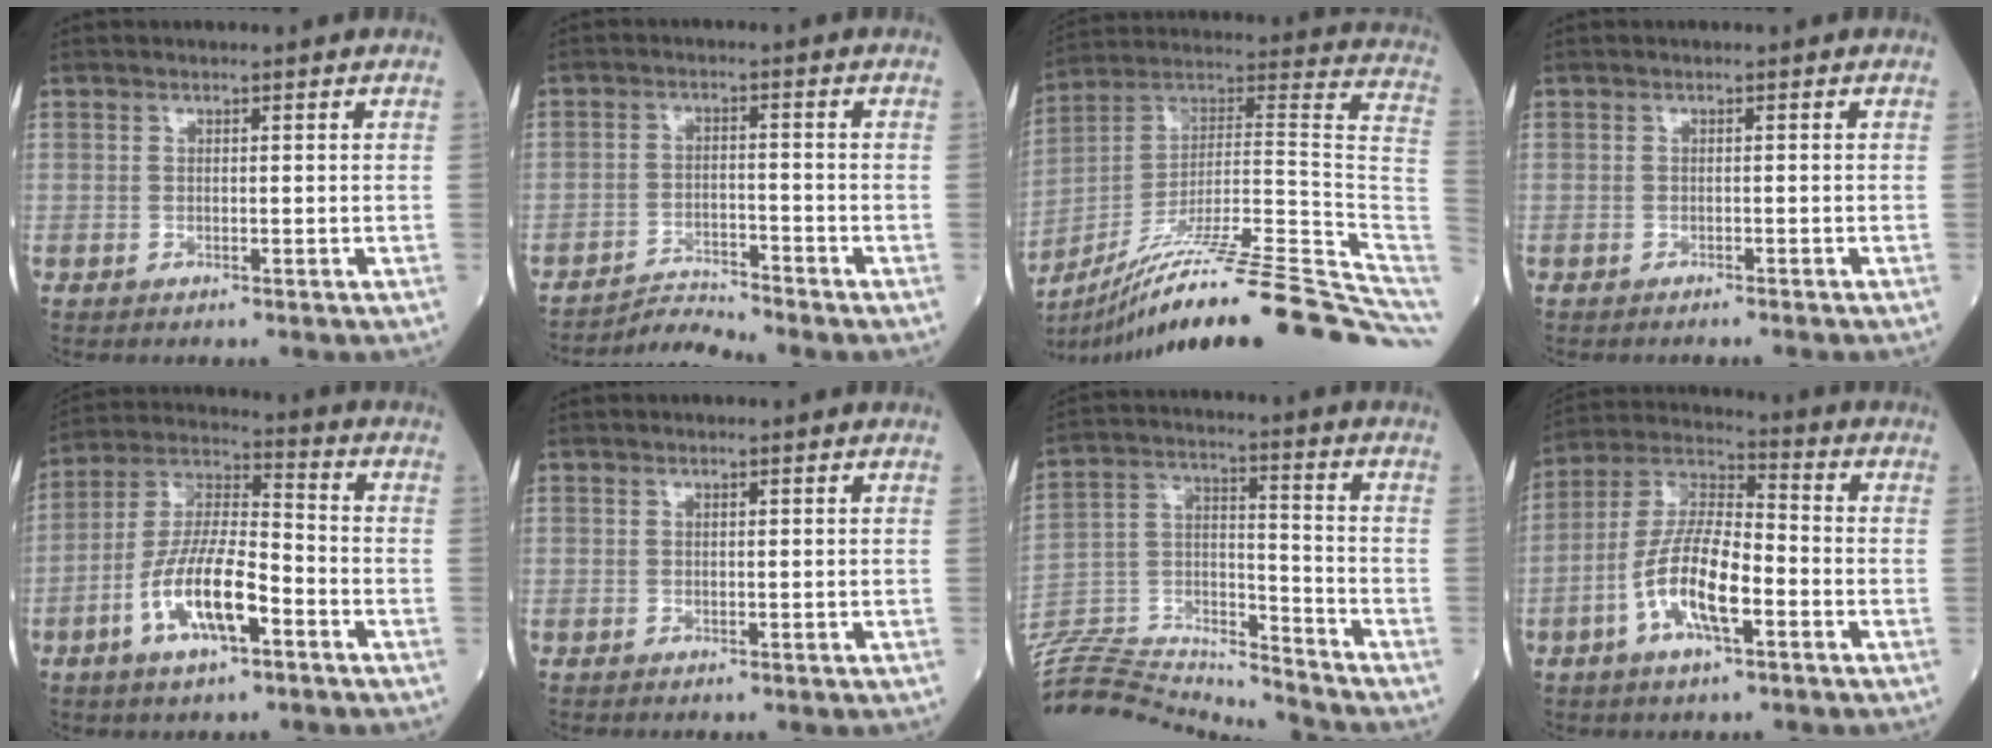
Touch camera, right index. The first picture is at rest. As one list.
[{"total": 4.4, "force": [-4.0, -1.6, -0.8], "torque": [0.005, -0.014, -0.068]}, {"total": 32.1, "force": [-24.4, 1.2, 20.9], "torque": [-0.217, 0.007, -0.370]}, {"total": 1.9, "force": [-1.7, -0.2, 0.7], "torque": [-0.012, 0.001, -0.019]}, {"total": 12.3, "force": [-4.9, 3.3, 10.8], "torque": [-0.221, 0.003, -0.091]}, {"total": 0.0}, {"total": 19.1, "force": [-18.9, -0.1, 2.8], "torque": [-0.052, 0.032, -0.315]}, {"total": 12.0, "force": [-3.8, 3.4, 10.8], "torque": [-0.225, 0.007, -0.073]}]